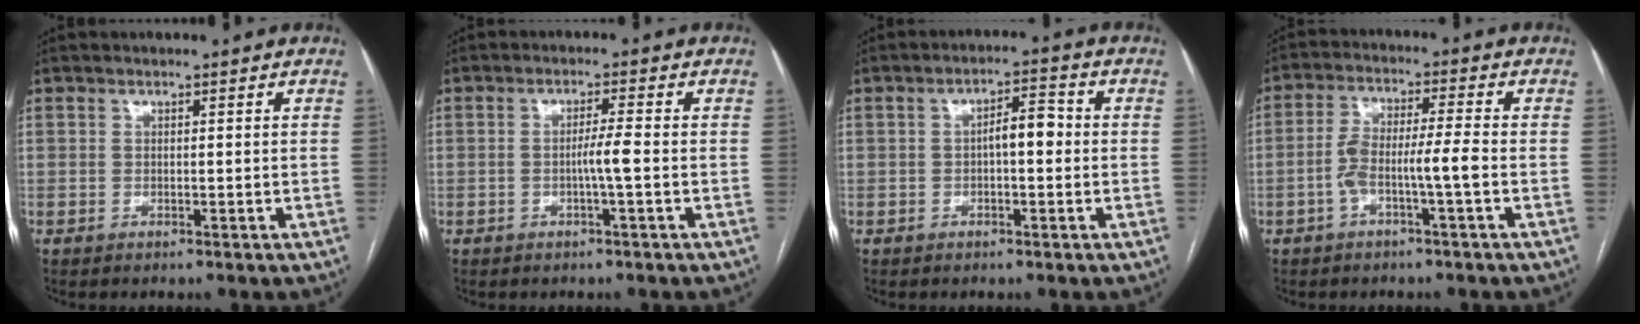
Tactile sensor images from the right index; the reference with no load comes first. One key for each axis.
{"total": 3.0, "fx": -0.7, "fy": -0.4, "fz": 2.9, "tx": -0.049, "ty": 0.000, "tz": -0.013}
{"total": 4.4, "fx": -0.2, "fy": 1.5, "fz": 4.1, "tx": -0.061, "ty": 0.018, "tz": -0.004}
{"total": 6.3, "fx": -2.1, "fy": 0.0, "fz": 5.9, "tx": -0.117, "ty": 0.022, "tz": -0.037}